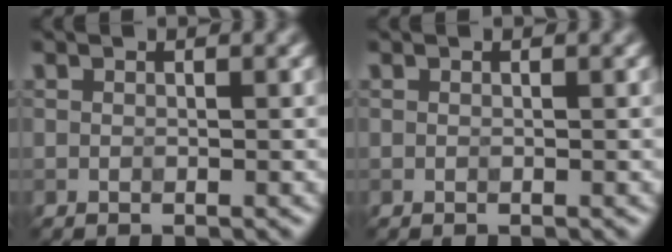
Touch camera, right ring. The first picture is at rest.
{"total": 0.0}